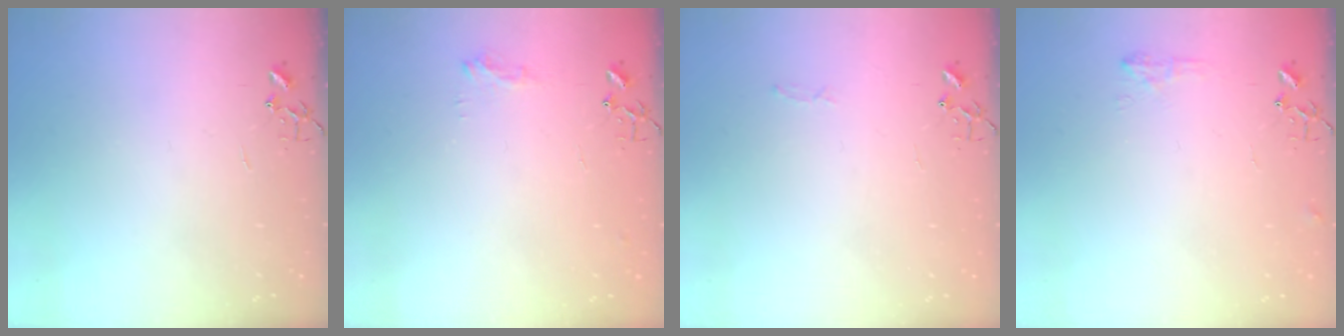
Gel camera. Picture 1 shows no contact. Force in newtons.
{"total": 8.7, "press": 8.7, "slide": 0.9}
{"total": 2.8, "press": 2.8, "slide": 0.4}
{"total": 6.4, "press": 6.3, "slide": 0.8}